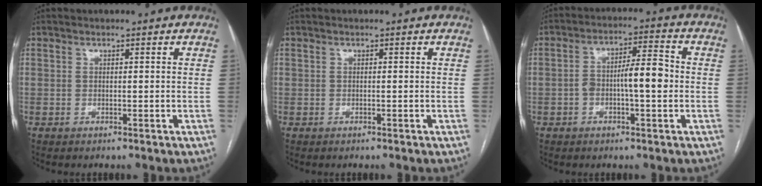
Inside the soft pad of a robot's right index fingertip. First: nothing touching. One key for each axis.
{"total": 0.0}
{"total": 7.3, "fx": -0.9, "fy": 1.8, "fz": 7.0, "tx": -0.123, "ty": 0.020, "tz": -0.017}